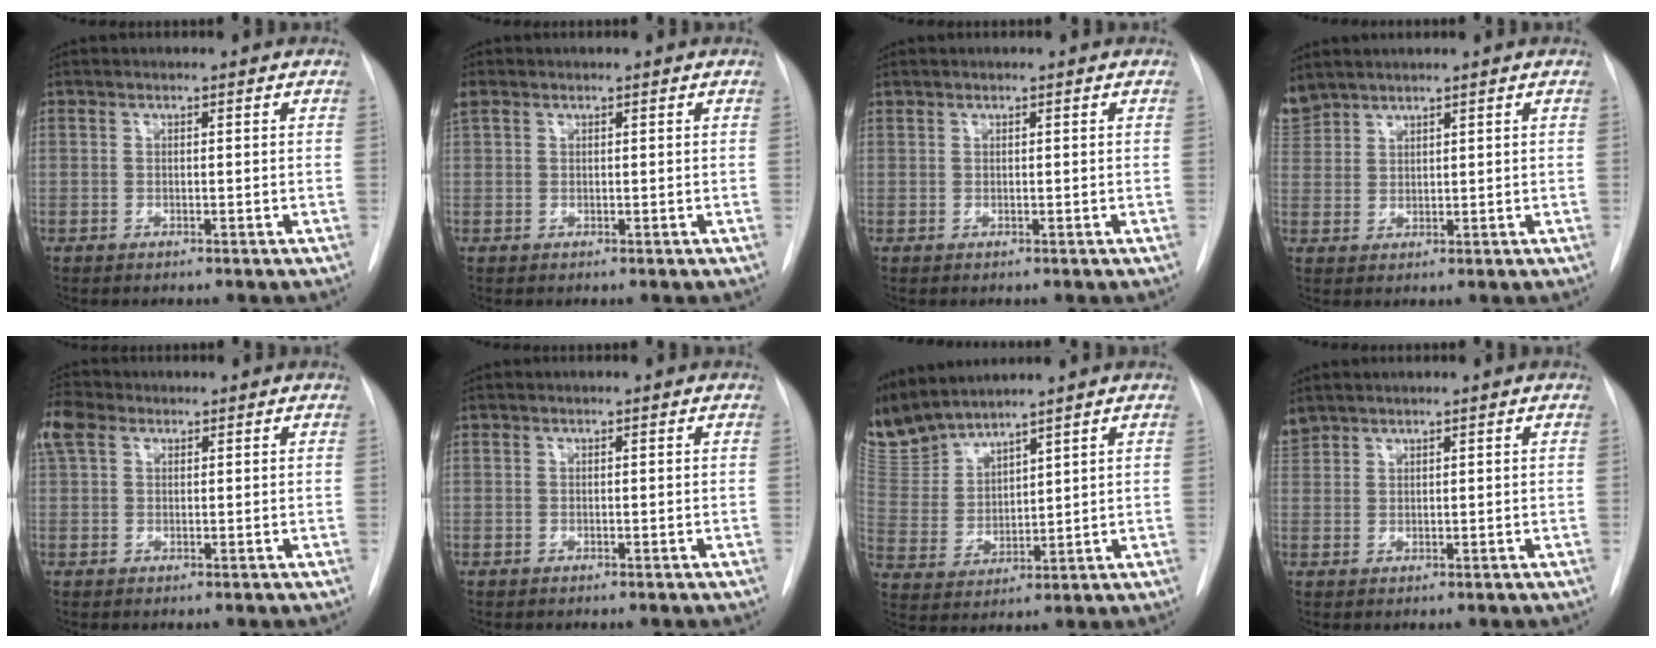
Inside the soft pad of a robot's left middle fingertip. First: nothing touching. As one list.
[{"total": 1.2, "force": [0.9, 0.7, 0.4], "torque": [-0.017, 0.020, 0.020]}, {"total": 0.0}, {"total": 4.3, "force": [4.1, 1.2, 0.2], "torque": [-0.013, 0.012, 0.092]}, {"total": 4.3, "force": [2.3, 2.7, 2.4], "torque": [-0.068, 0.027, 0.047]}, {"total": 0.0}, {"total": 11.1, "force": [10.7, 1.1, 2.5], "torque": [-0.073, 0.002, 0.236]}, {"total": 2.3, "force": [2.2, 0.7, -0.2], "torque": [-0.003, 0.014, 0.048]}]